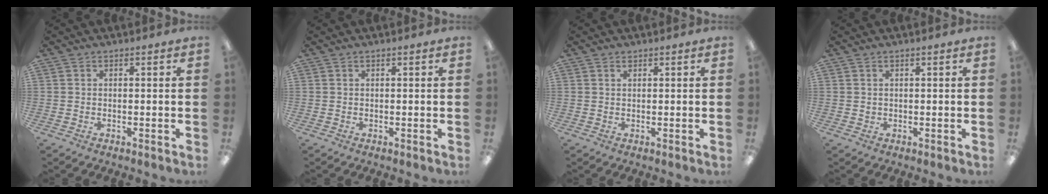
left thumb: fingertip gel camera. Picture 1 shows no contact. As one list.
[{"total": 0.0}, {"total": 0.6, "force": [0.5, 0.2, 0.3], "torque": [-0.007, 0.001, 0.009]}, {"total": 0.6, "force": [0.4, 0.3, 0.2], "torque": [-0.006, 0.001, 0.007]}]